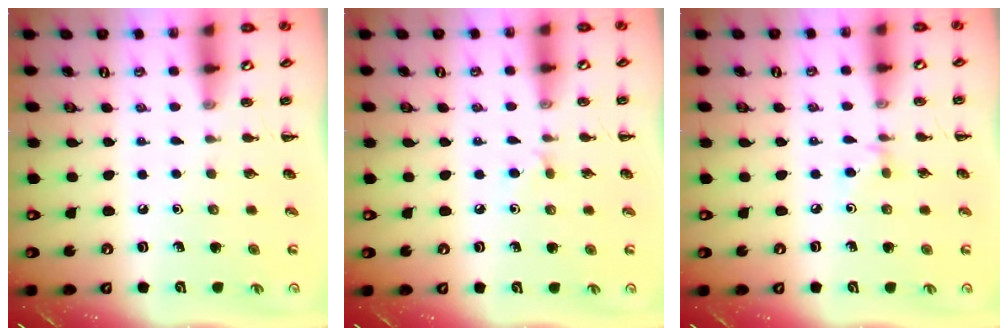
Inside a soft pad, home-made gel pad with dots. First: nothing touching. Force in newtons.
{"total": 4.0, "press": 3.7, "slide": 1.5}
{"total": 3.4, "press": 3.2, "slide": 1.2}